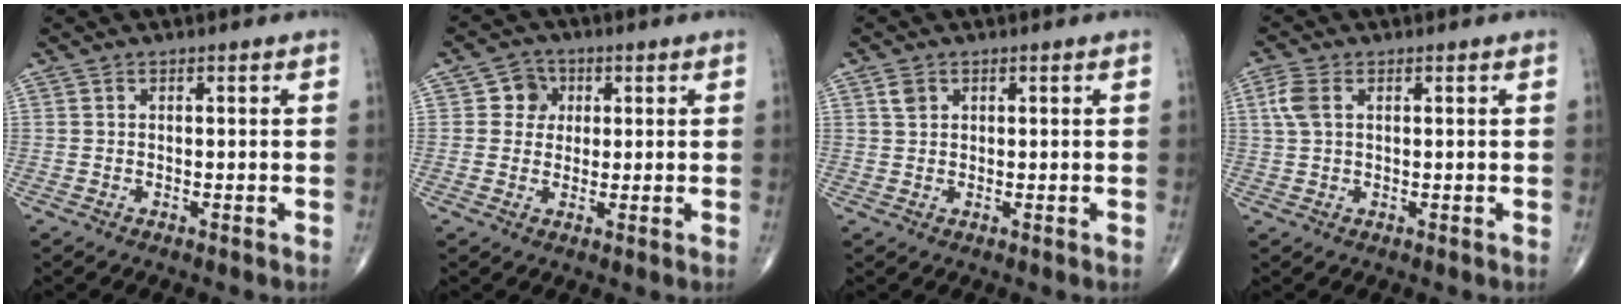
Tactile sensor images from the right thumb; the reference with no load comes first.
{"total": 4.4, "force": [1.1, 4.1, 1.1], "torque": [0.013, 0.005, 0.010]}
{"total": 2.0, "force": [1.0, 1.4, 0.9], "torque": [-0.011, 0.000, 0.019]}
{"total": 3.8, "force": [1.2, 2.2, 2.9], "torque": [-0.075, 0.012, 0.026]}